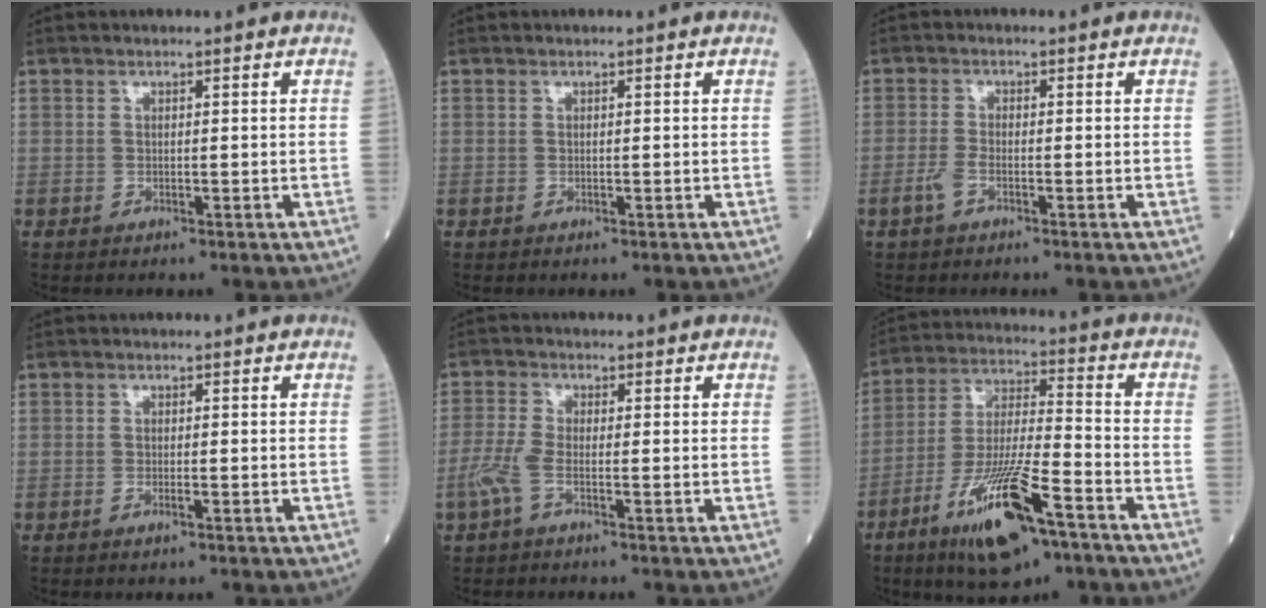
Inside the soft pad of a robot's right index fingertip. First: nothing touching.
{"total": 0.0}
{"total": 1.2, "force": [-0.6, 0.7, 0.8], "torque": [-0.017, 0.002, -0.011]}
{"total": 0.7, "force": [-0.3, 0.0, 0.7], "torque": [-0.014, -0.001, -0.004]}
{"total": 1.7, "force": [-0.9, 0.4, 1.4], "torque": [-0.036, -0.001, -0.024]}
{"total": 15.1, "force": [-8.5, 2.3, 12.3], "torque": [-0.243, -0.025, -0.150]}